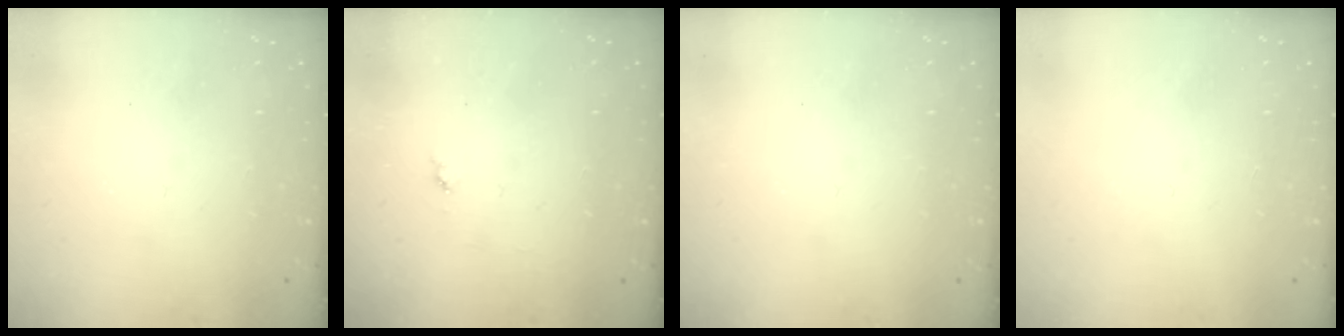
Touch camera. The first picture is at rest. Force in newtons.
{"total": 3.9, "press": 3.9, "slide": 0.4}
{"total": 0.0}
{"total": 0.0}